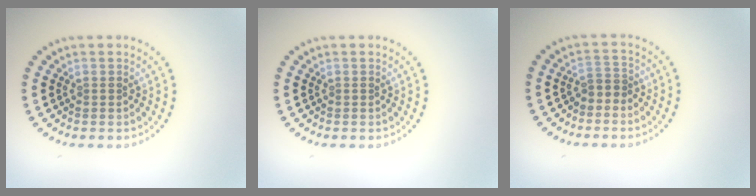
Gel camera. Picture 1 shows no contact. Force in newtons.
{"total": 0.0}
{"total": 1.3, "press": 1.0, "slide": 0.8}